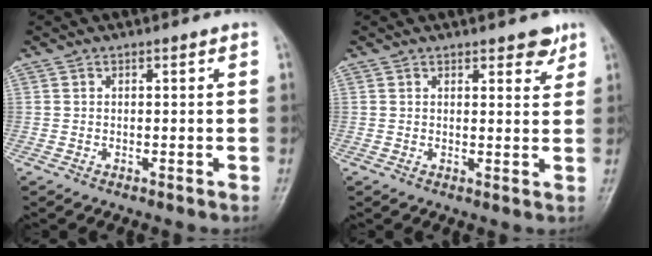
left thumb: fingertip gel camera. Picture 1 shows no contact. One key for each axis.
{"total": 2.8, "fx": 2.0, "fy": 1.1, "fz": 1.6, "tx": -0.008, "ty": -0.011, "tz": 0.025}